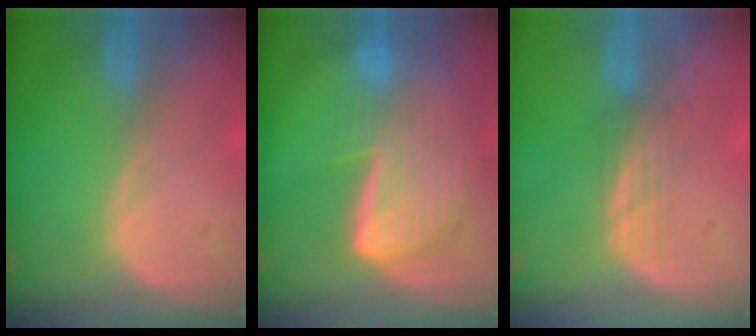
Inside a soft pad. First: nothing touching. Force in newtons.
{"total": 9.1, "press": 8.0, "slide": 4.3}
{"total": 2.9, "press": 2.6, "slide": 1.3}